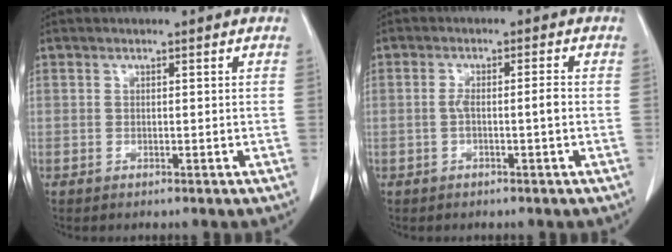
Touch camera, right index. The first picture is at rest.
{"total": 2.7, "force": [-0.5, 0.1, 2.6], "torque": [-0.047, 0.008, -0.006]}